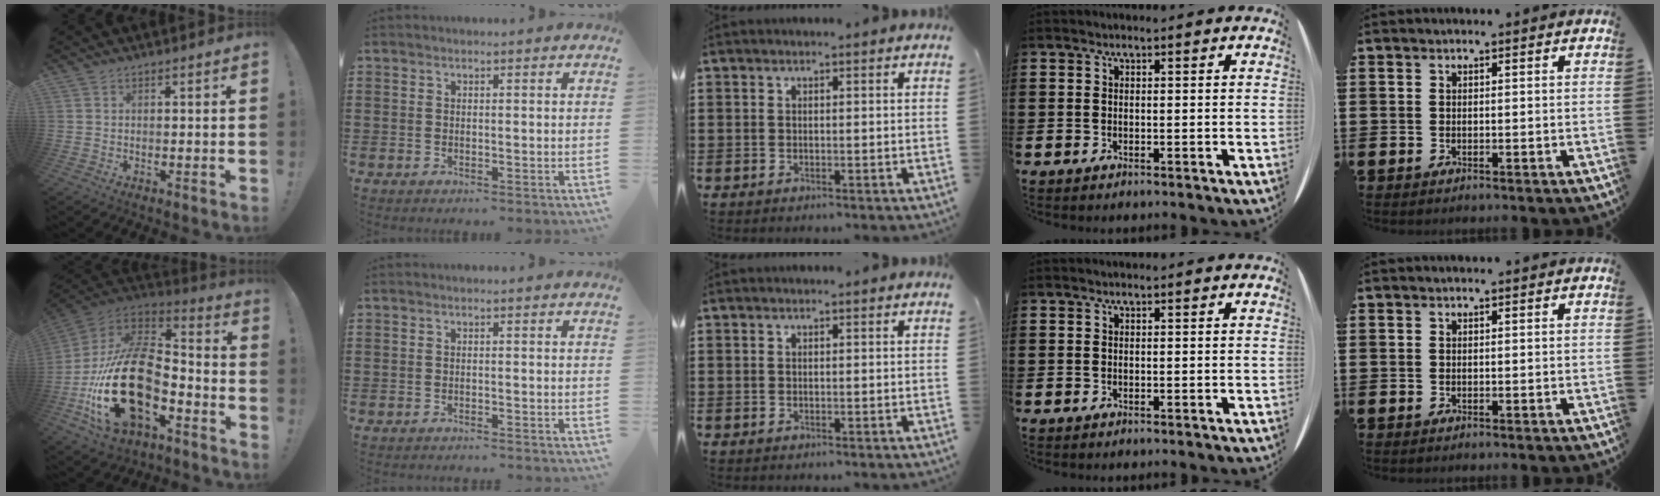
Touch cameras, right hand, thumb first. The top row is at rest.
{"thumb": {"total": 28.0, "force": [-7.0, 16.0, 21.9], "torque": [-0.434, 0.023, -0.104]}, "index": {"total": 0.9, "force": [-0.9, -0.1, 0.1], "torque": [-0.004, 0.000, -0.018]}}